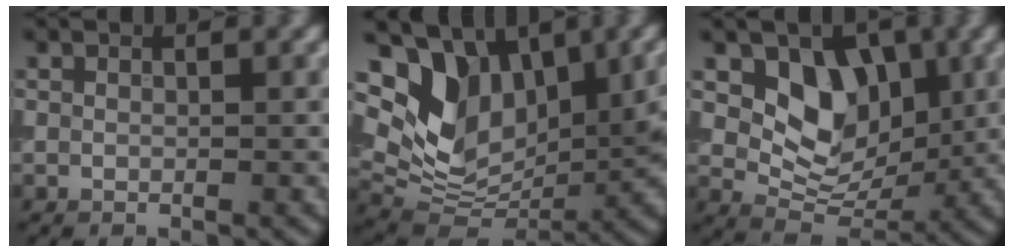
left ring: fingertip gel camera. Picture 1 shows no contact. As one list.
[{"total": 12.2, "force": [4.3, 7.8, 8.3], "torque": [-0.164, -0.002, 0.086]}, {"total": 5.6, "force": [1.7, 4.0, 3.5], "torque": [-0.048, -0.010, 0.027]}]